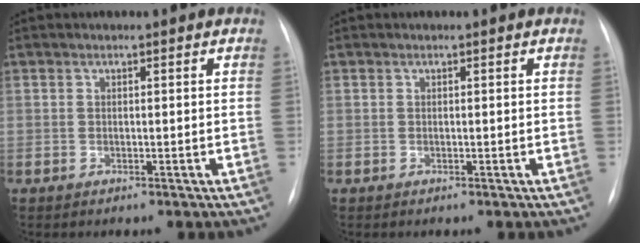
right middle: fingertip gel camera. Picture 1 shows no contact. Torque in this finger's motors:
{"motor_torque": [-0.04, -0.04, 0.00, 0.00]}